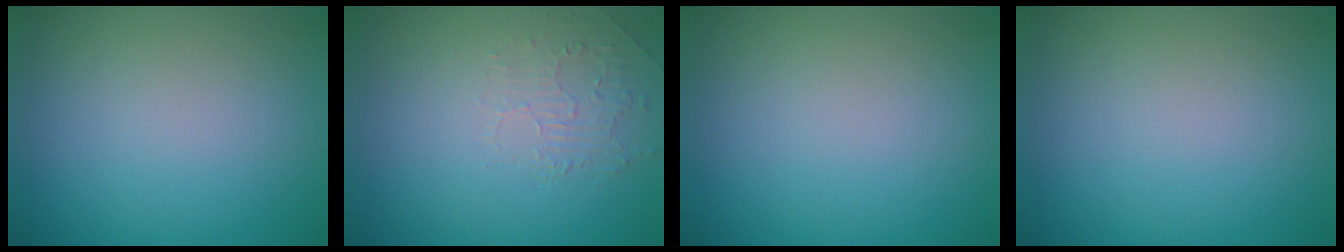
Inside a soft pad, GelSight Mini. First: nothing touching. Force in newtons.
{"total": 1.9, "press": 0.3, "slide": 1.9}
{"total": 0.0}
{"total": 0.0}